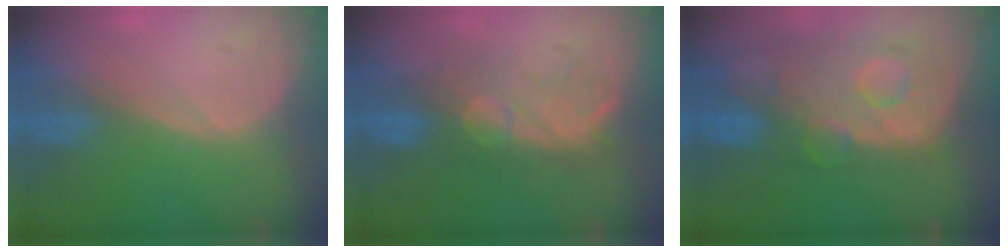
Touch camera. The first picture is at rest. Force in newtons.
{"total": 8.0, "press": 7.9, "slide": 0.7}
{"total": 12.4, "press": 10.2, "slide": 6.9}